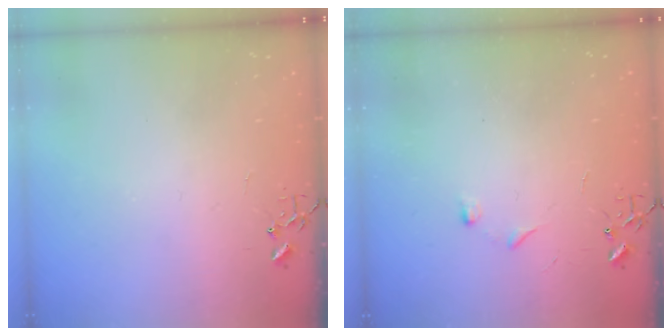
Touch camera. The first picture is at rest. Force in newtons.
{"total": 4.3, "press": 4.3, "slide": 0.6}